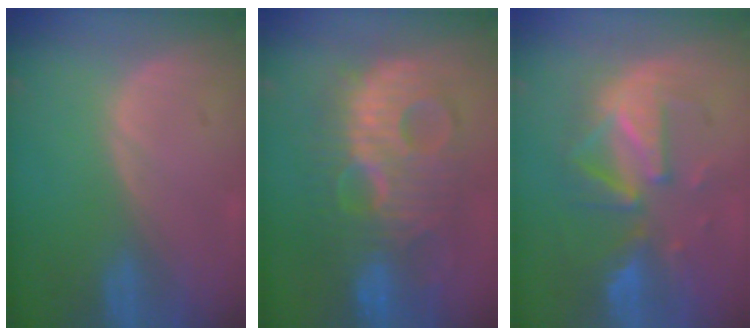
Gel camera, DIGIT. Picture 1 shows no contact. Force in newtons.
{"total": 12.1, "press": 12.1, "slide": 0.8}
{"total": 9.1, "press": 8.8, "slide": 2.1}